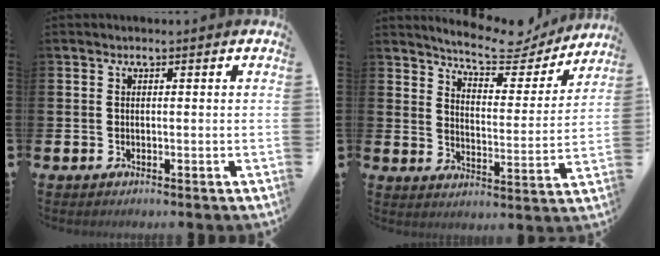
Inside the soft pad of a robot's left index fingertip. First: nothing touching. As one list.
[{"total": 7.8, "force": [7.3, 1.7, 2.2], "torque": [-0.061, -0.047, 0.126]}]